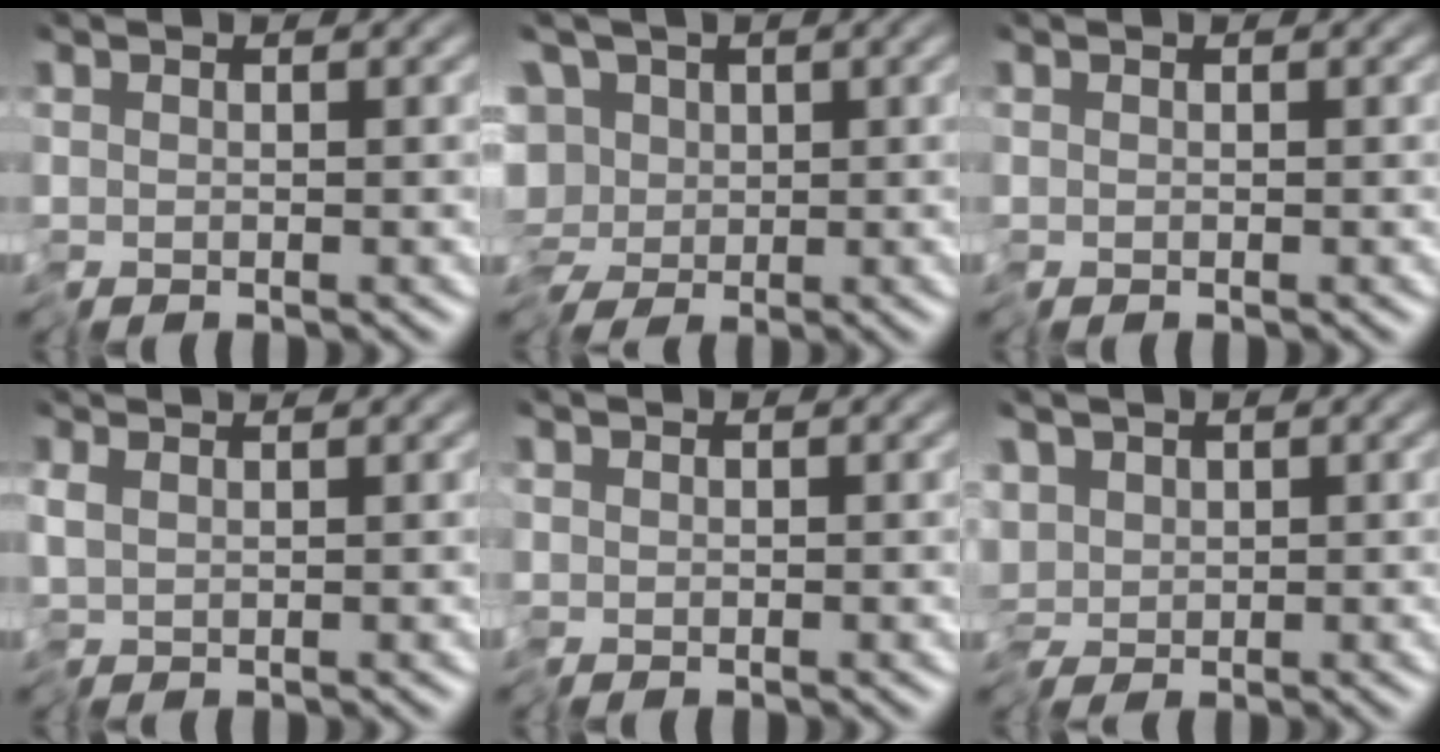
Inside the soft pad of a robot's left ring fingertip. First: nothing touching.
{"total": 9.2, "force": [-0.9, 7.4, 5.4], "torque": [-0.073, 0.014, -0.057]}
{"total": 0.0}
{"total": 1.1, "force": [0.7, -0.2, 0.7], "torque": [-0.016, 0.009, 0.014]}
{"total": 0.0}
{"total": 2.1, "force": [-0.2, 1.3, 1.7], "torque": [-0.027, 0.009, -0.012]}